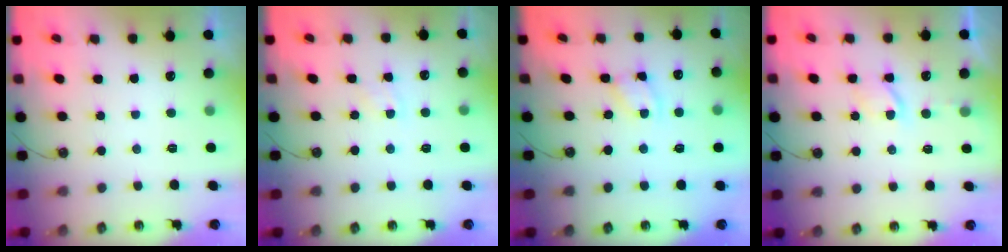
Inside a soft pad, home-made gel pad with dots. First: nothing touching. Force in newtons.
{"total": 4.1, "press": 4.1, "slide": 0.6}
{"total": 2.9, "press": 2.9, "slide": 0.4}
{"total": 4.2, "press": 4.2, "slide": 0.8}